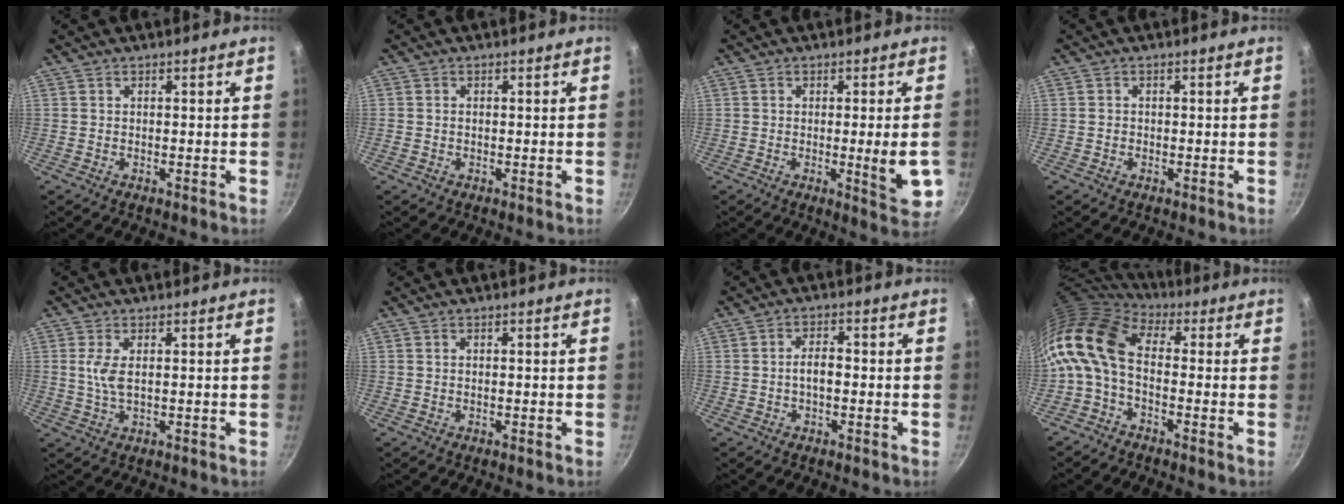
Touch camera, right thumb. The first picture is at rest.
{"total": 0.6, "force": [-0.1, 0.5, 0.2], "torque": [-0.004, 0.002, -0.003]}
{"total": 7.9, "force": [-1.1, 1.3, 7.7], "torque": [-0.099, -0.011, -0.013]}
{"total": 0.8, "force": [-0.3, 0.7, 0.1], "torque": [-0.001, 0.002, -0.006]}
{"total": 3.6, "force": [0.6, 1.4, 3.3], "torque": [-0.073, -0.001, 0.015]}
{"total": 0.0}
{"total": 3.3, "force": [-0.5, 1.7, 2.9], "torque": [-0.043, 0.017, -0.010]}
{"total": 12.3, "force": [-0.5, 7.3, 9.9], "torque": [-0.197, 0.020, -0.029]}